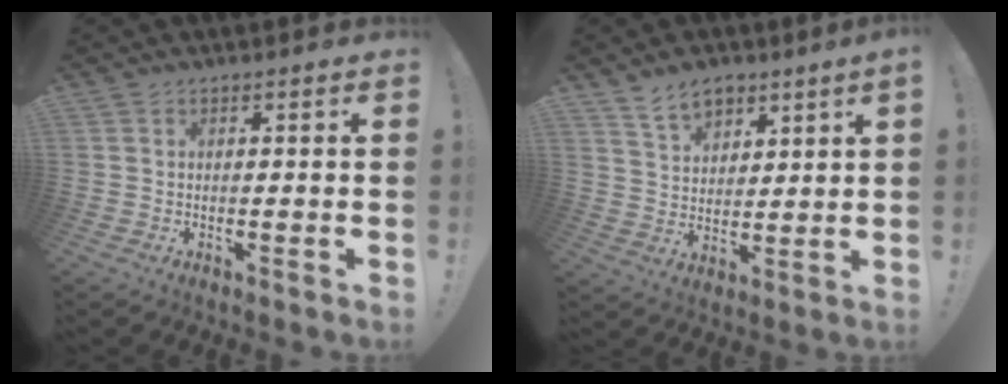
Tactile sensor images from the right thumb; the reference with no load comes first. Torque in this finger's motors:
{"motor_torque": [-0.54, 0.67, 0.15, 0.17, 0.00]}